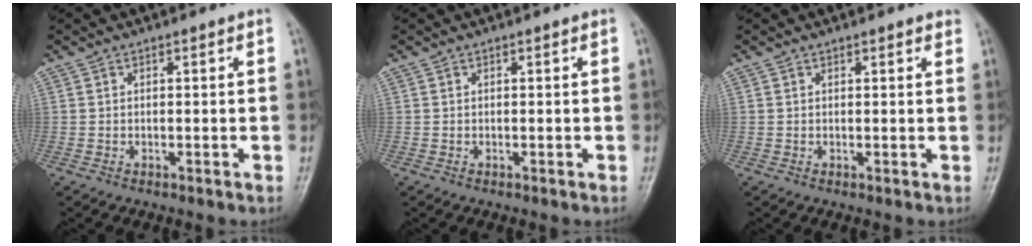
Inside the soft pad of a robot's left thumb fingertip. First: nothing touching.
{"total": 0.0}
{"total": 1.5, "force": [1.2, 0.5, 0.7], "torque": [-0.003, -0.001, 0.011]}